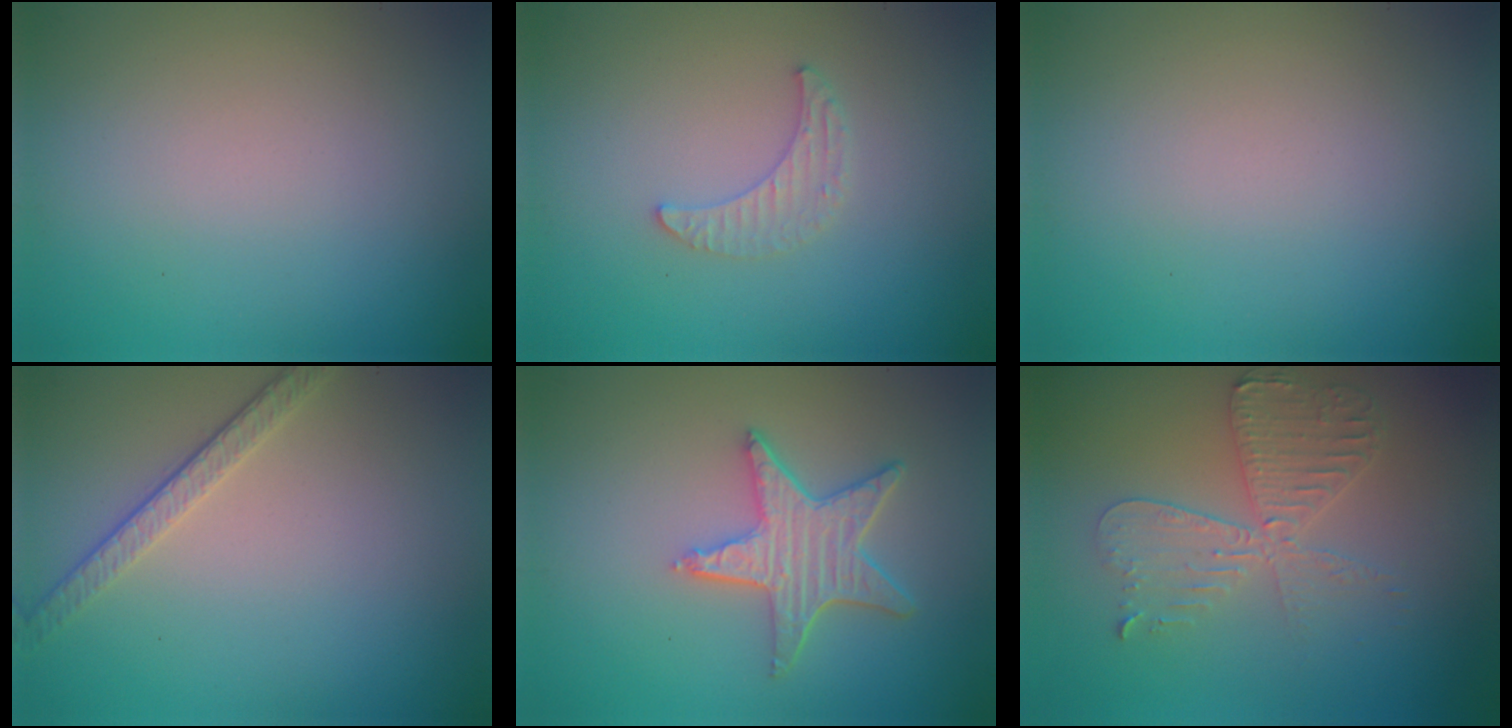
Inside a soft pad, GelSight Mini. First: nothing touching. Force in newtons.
{"total": 1.6, "press": 1.5, "slide": 0.4}
{"total": 0.0}
{"total": 2.5, "press": 2.2, "slide": 1.2}
{"total": 4.8, "press": 3.9, "slide": 2.8}
{"total": 4.0, "press": 3.6, "slide": 1.8}